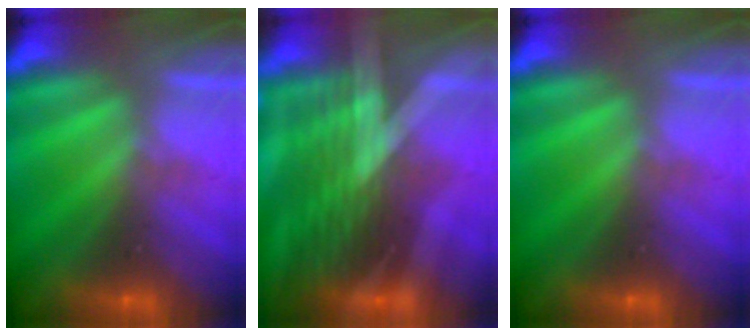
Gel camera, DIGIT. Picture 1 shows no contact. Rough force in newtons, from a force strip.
{"total": 3.0}
{"total": 0.0}